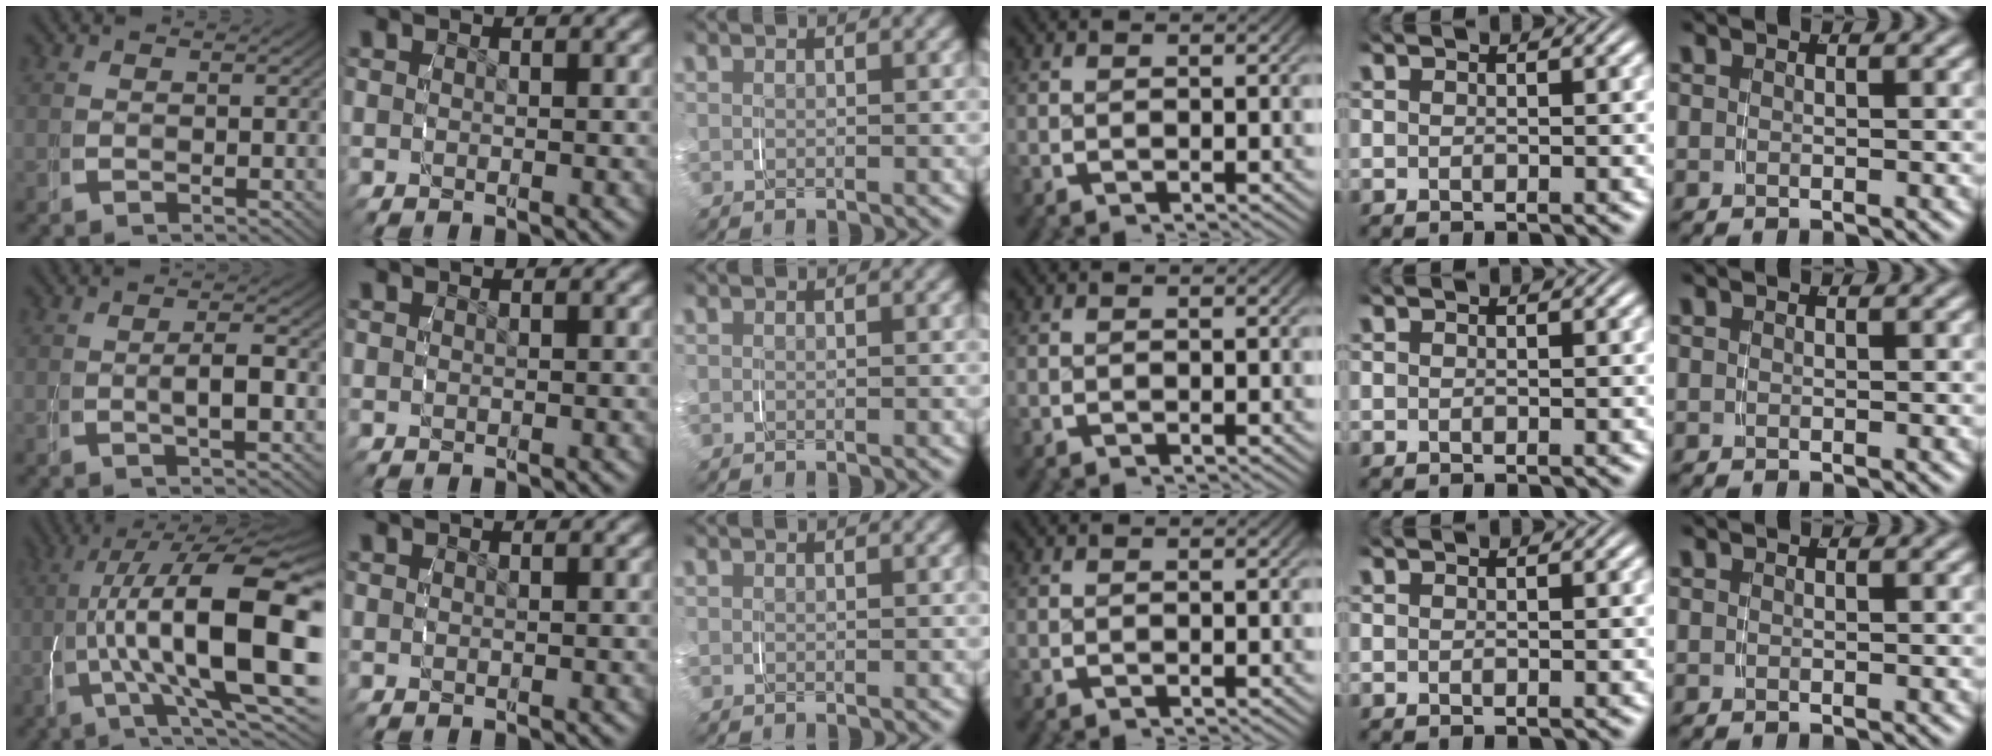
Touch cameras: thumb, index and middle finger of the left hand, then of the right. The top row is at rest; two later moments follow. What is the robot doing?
{"motion": "grasp_and_lifting", "object": "pencil case"}